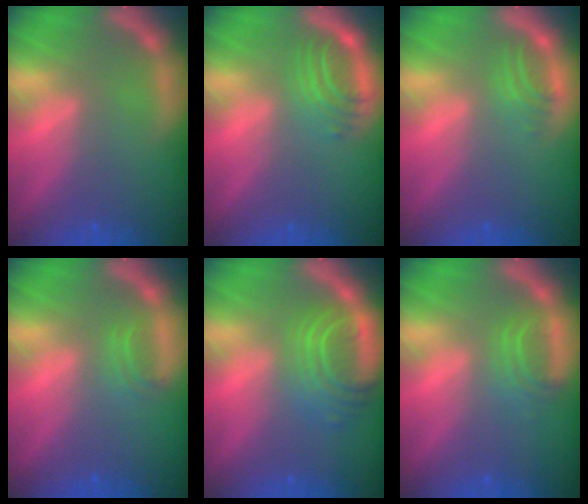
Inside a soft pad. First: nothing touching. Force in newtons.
{"total": 4.0}
{"total": 2.0}
{"total": 1.4}
{"total": 6.6}
{"total": 2.5}